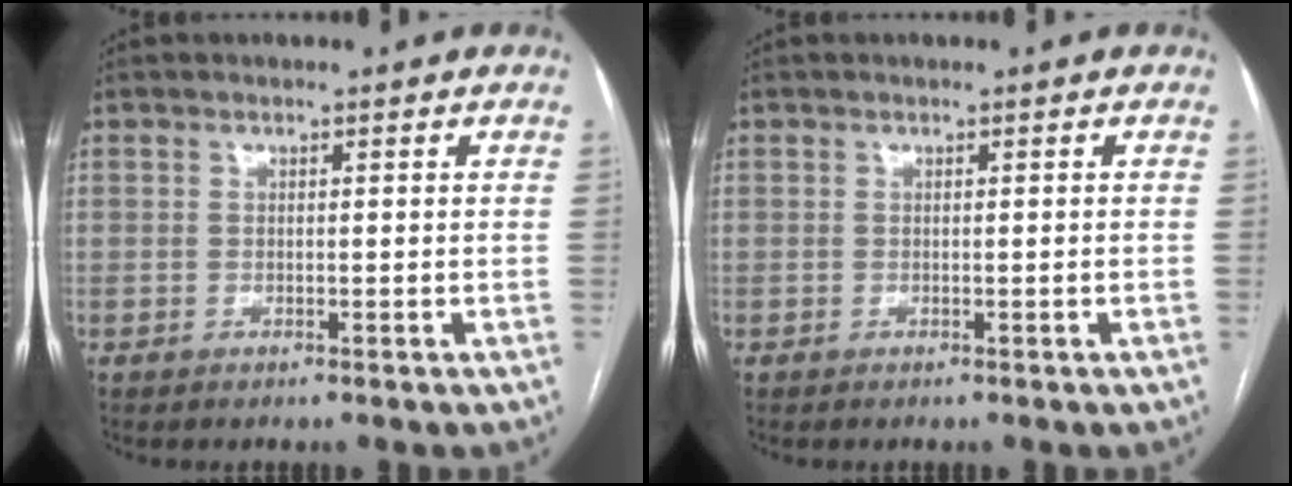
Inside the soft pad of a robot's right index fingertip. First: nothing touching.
{"total": 0.0}